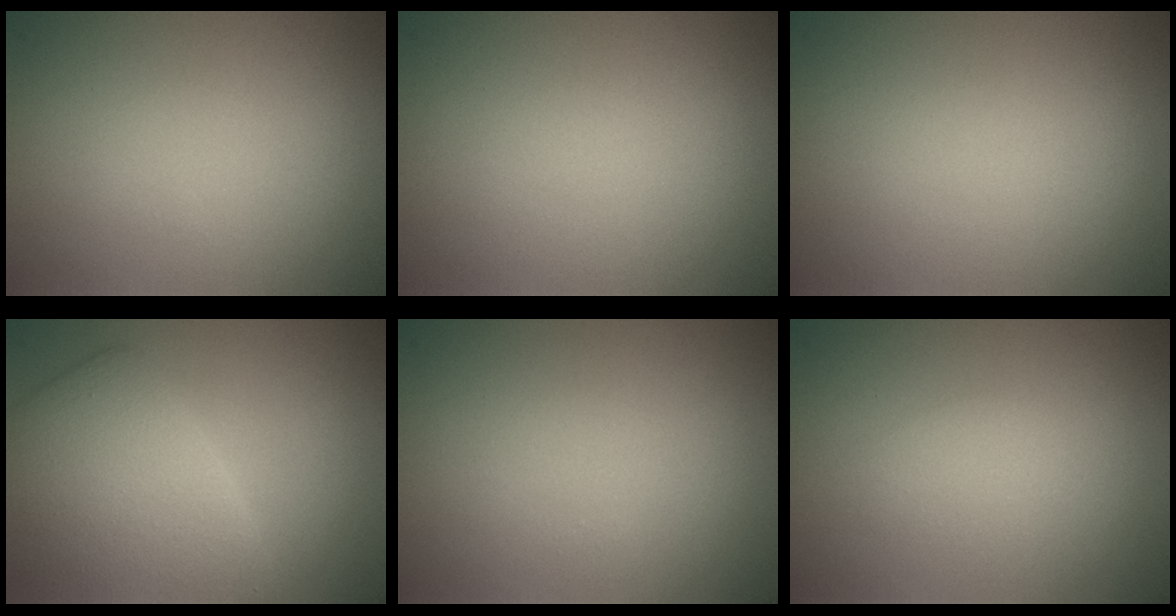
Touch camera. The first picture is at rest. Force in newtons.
{"total": 0.0}
{"total": 0.0}
{"total": 5.8, "press": 5.8, "slide": 0.2}
{"total": 0.0}
{"total": 1.4, "press": 1.4, "slide": 0.0}